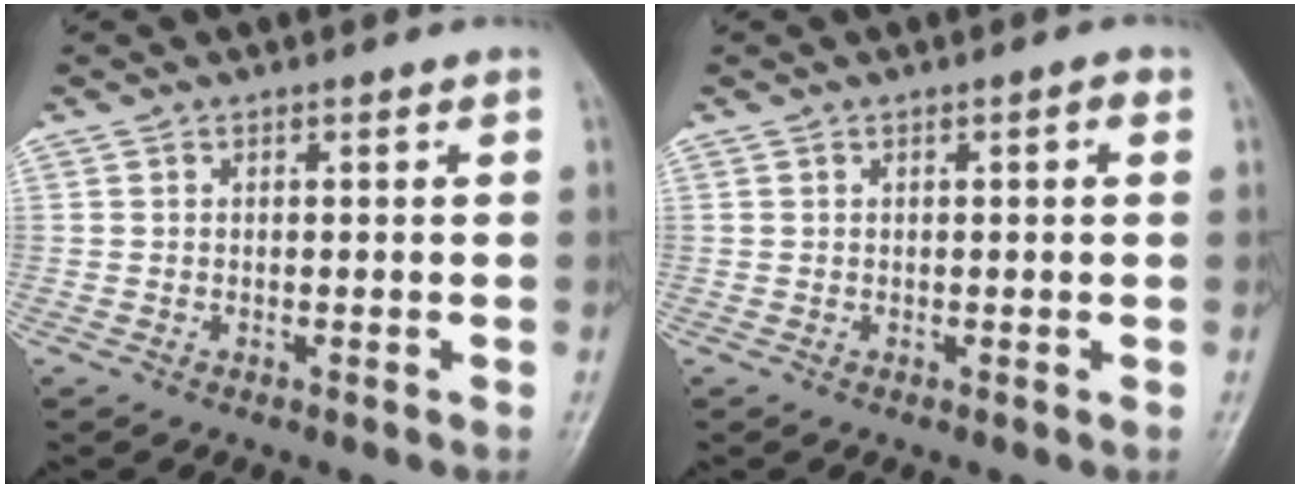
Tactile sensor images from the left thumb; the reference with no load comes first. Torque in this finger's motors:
{"motor_torque": [-0.25, 0.02, -0.21, -0.05, 0.04]}